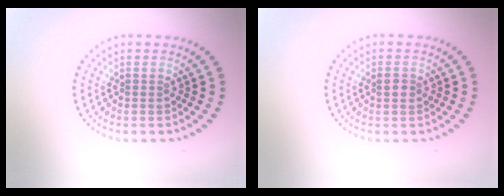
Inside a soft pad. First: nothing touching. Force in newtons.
{"total": 1.2, "press": 1.2, "slide": 0.1}